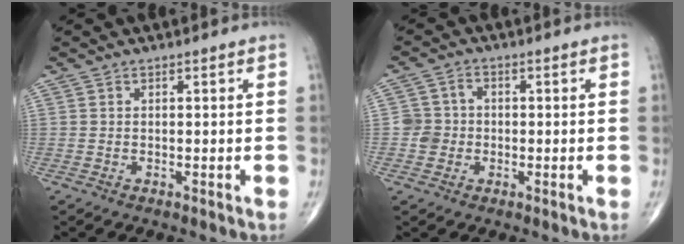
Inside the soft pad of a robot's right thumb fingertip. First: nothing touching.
{"total": 4.1, "force": [-0.8, 3.9, 1.1], "torque": [0.000, 0.011, -0.023]}